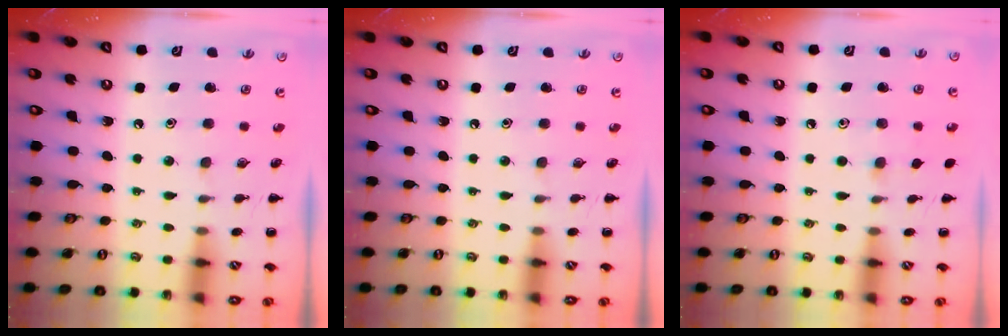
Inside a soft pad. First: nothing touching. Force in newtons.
{"total": 0.0}
{"total": 4.6, "press": 4.3, "slide": 1.7}